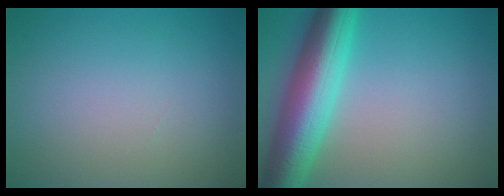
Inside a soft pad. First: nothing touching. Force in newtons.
{"total": 9.0, "press": 9.0, "slide": 0.2}